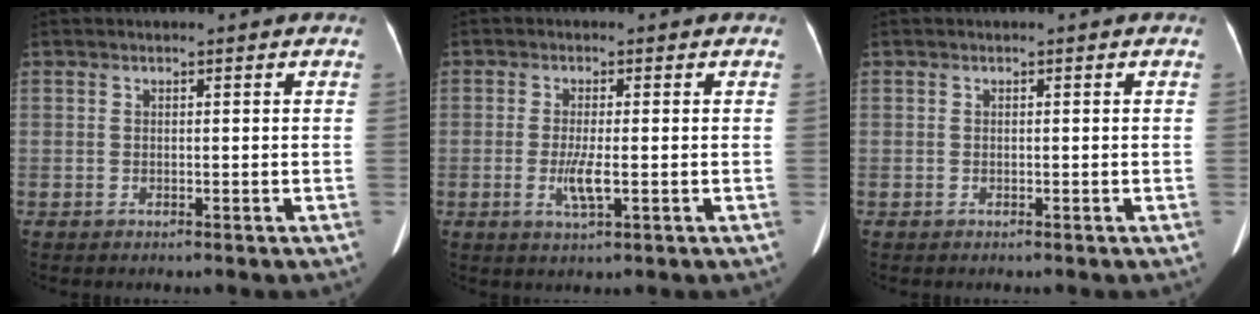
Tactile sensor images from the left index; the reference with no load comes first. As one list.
[{"total": 3.4, "force": [-0.7, 0.5, 3.3], "torque": [-0.070, -0.006, -0.011]}, {"total": 0.0}]